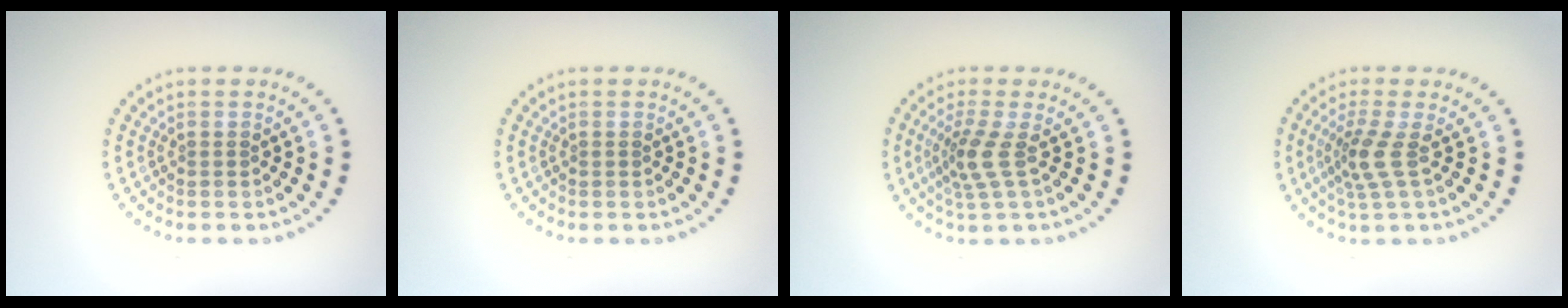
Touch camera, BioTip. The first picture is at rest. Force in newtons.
{"total": 0.0}
{"total": 2.7, "press": 1.9, "slide": 1.9}
{"total": 2.7, "press": 2.0, "slide": 1.8}